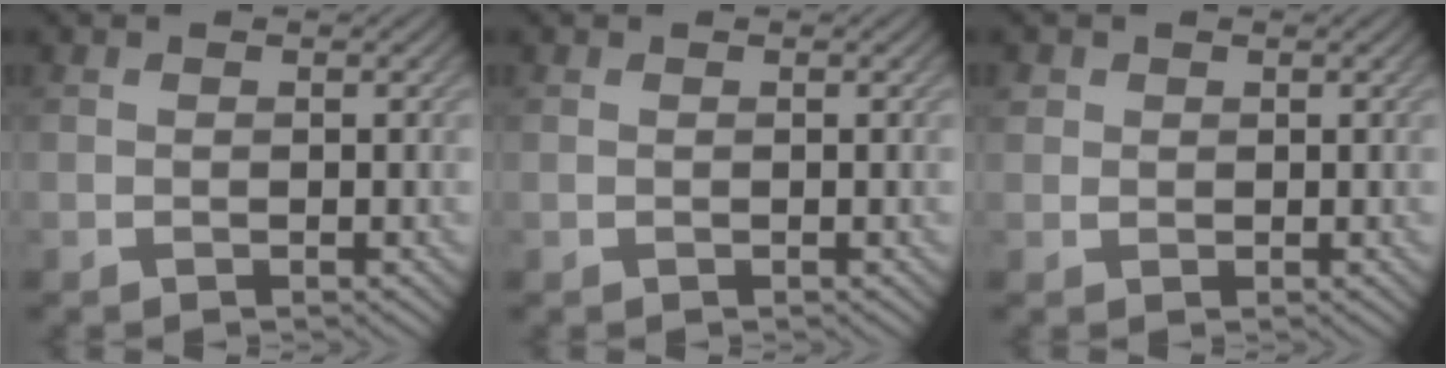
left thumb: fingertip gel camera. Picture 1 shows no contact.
{"total": 0.0}
{"total": 1.5, "force": [0.6, 1.3, 0.2], "torque": [-0.001, 0.002, 0.007]}